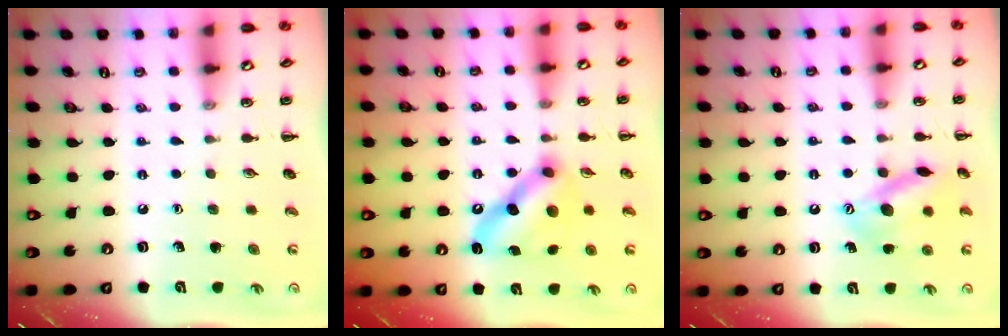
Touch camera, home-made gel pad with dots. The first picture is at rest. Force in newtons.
{"total": 12.6, "press": 12.5, "slide": 1.3}
{"total": 13.6, "press": 13.3, "slide": 2.9}